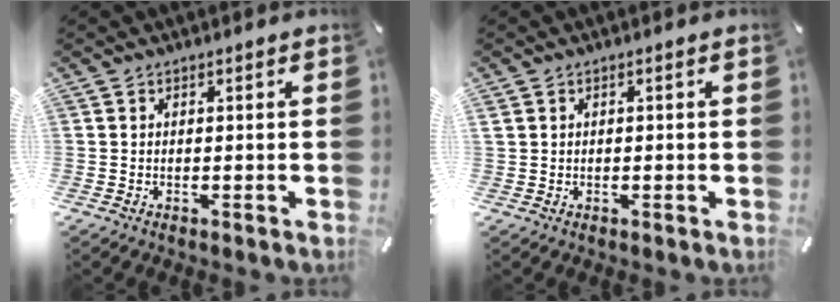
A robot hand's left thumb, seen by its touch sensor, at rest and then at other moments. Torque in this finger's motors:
{"motor_torque": [1.11, 1.19, 0.64, -0.81, 0.27]}